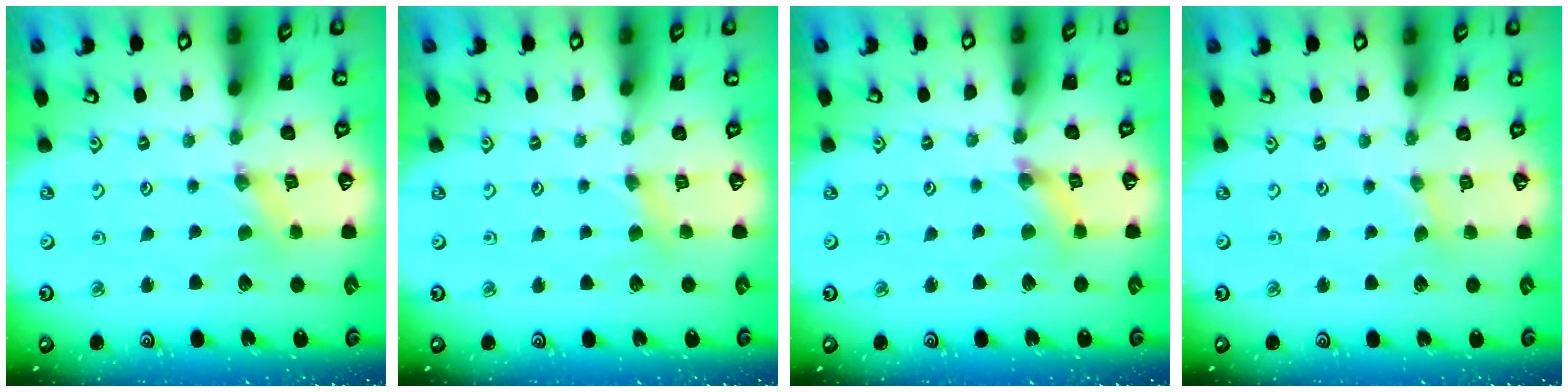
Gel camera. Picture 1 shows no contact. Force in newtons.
{"total": 2.8, "press": 2.7, "slide": 0.5}
{"total": 4.3, "press": 4.3, "slide": 0.4}
{"total": 1.1, "press": 1.1, "slide": 0.3}